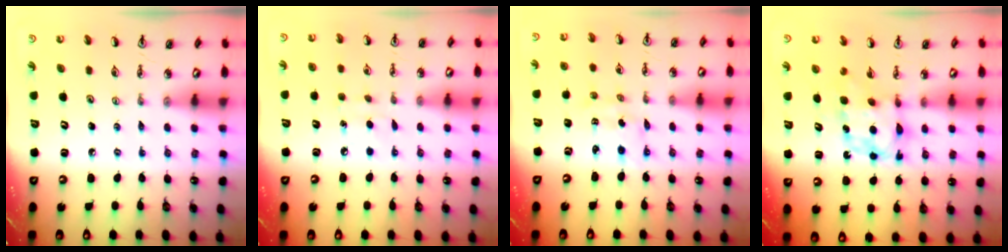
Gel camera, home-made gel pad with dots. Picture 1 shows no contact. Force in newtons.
{"total": 7.5, "press": 7.5, "slide": 0.8}
{"total": 2.3, "press": 2.3, "slide": 0.1}
{"total": 6.5, "press": 6.5, "slide": 0.5}